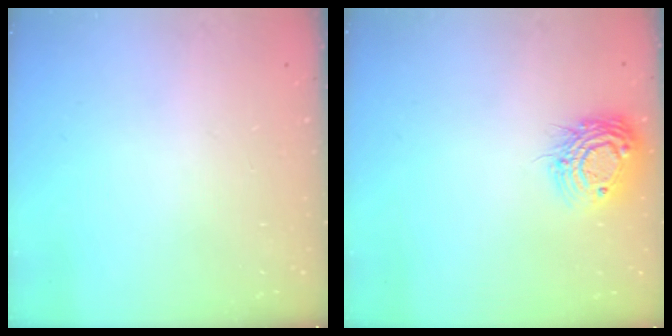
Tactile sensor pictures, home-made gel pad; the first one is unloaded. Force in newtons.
{"total": 12.1, "press": 12.0, "slide": 1.1}